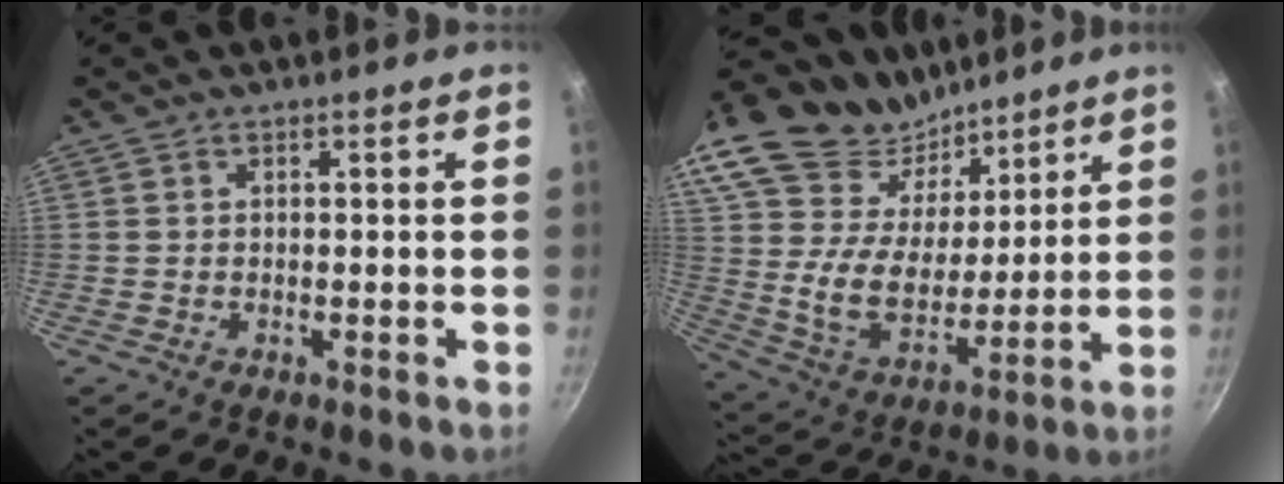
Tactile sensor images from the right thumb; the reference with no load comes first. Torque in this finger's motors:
{"motor_torque": [-0.02, 3.63, 0.98, 0.23, 0.34]}